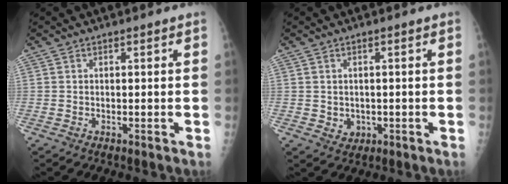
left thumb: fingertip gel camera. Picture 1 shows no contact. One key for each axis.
{"total": 1.5, "fx": -0.2, "fy": 1.4, "fz": 0.5, "tx": -0.005, "ty": 0.002, "tz": 0.003}